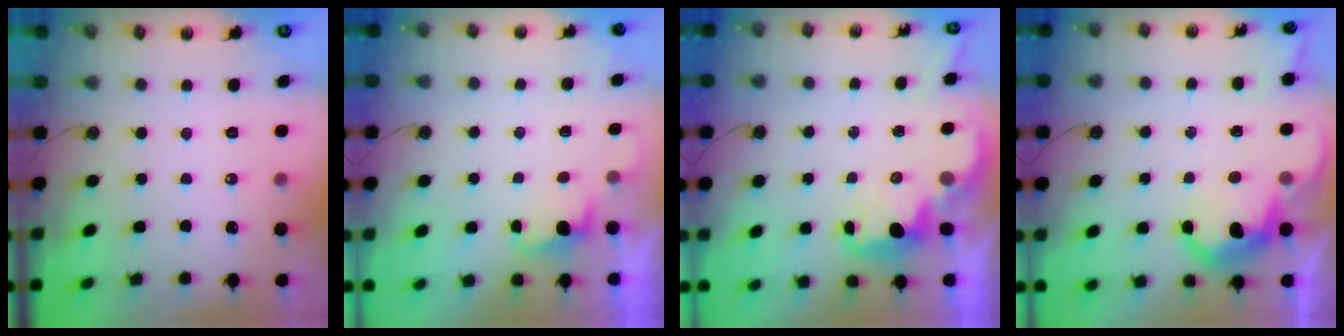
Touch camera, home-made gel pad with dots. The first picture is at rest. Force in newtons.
{"total": 1.4, "press": 1.1, "slide": 0.8}
{"total": 2.6, "press": 2.6, "slide": 0.4}
{"total": 8.3, "press": 8.2, "slide": 0.8}